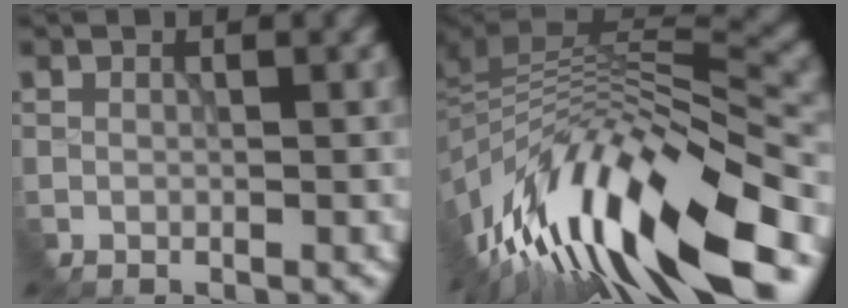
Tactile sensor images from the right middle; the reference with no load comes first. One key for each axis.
{"total": 14.3, "fx": -6.4, "fy": 4.9, "fz": 11.8, "tx": -0.217, "ty": 0.022, "tz": -0.109}